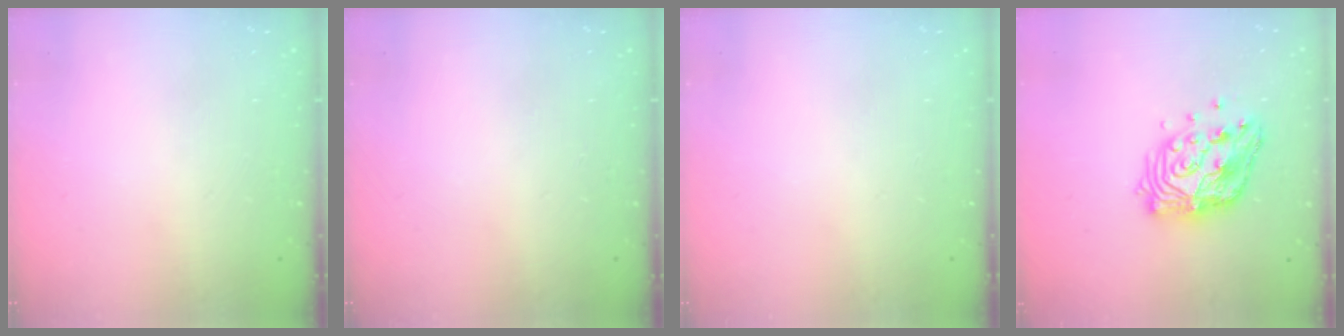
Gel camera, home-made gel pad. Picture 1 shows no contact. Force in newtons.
{"total": 0.0}
{"total": 0.0}
{"total": 14.1, "press": 14.1, "slide": 1.1}